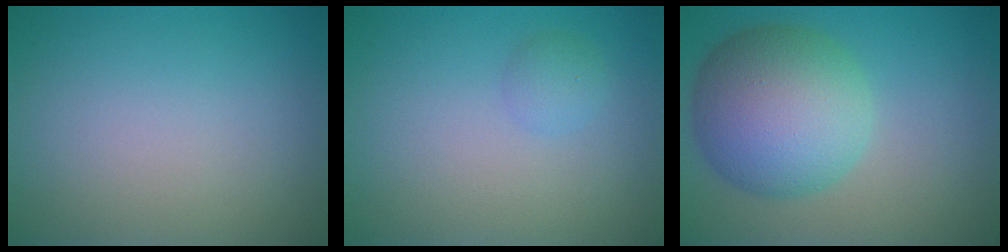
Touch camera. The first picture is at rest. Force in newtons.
{"total": 1.2, "press": 1.2, "slide": 0.1}
{"total": 9.5, "press": 9.5, "slide": 0.3}